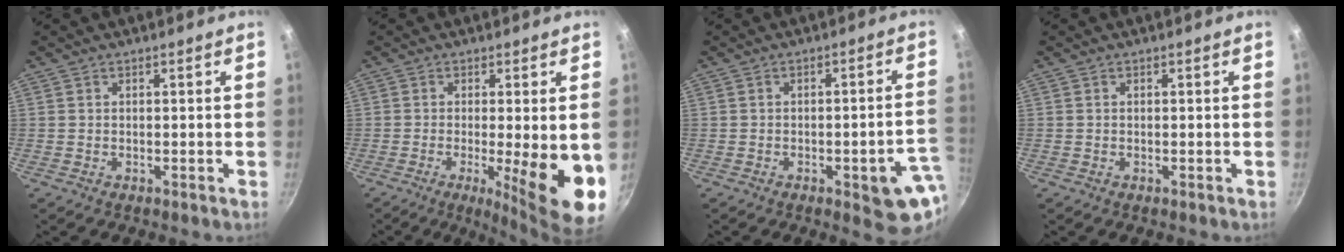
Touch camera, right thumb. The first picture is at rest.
{"total": 13.1, "force": [-2.4, 2.4, 12.6], "torque": [-0.170, -0.014, -0.026]}
{"total": 11.0, "force": [-3.4, 3.6, 9.8], "torque": [-0.082, 0.025, -0.037]}
{"total": 0.0}